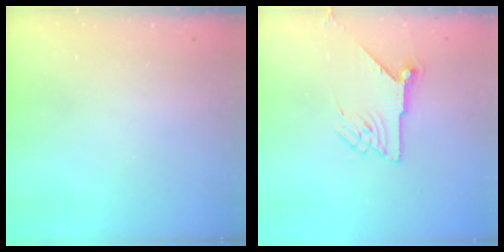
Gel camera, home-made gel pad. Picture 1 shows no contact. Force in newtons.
{"total": 7.7, "press": 7.7, "slide": 0.3}